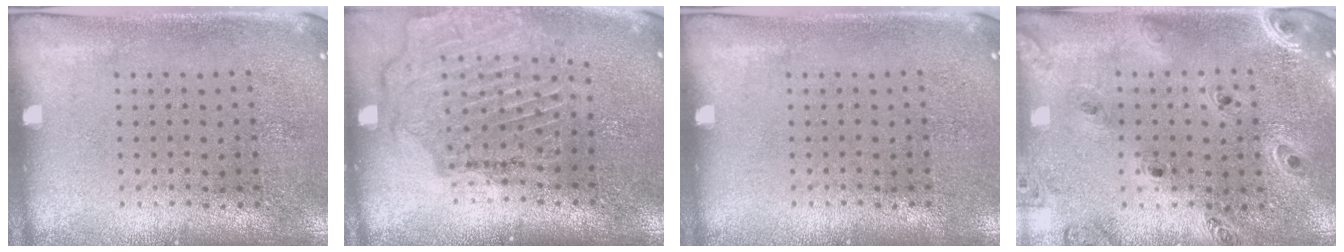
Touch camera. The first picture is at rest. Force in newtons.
{"total": 1.6, "press": 1.6, "slide": 0.0}
{"total": 0.0}
{"total": 1.3, "press": 1.3, "slide": 0.2}